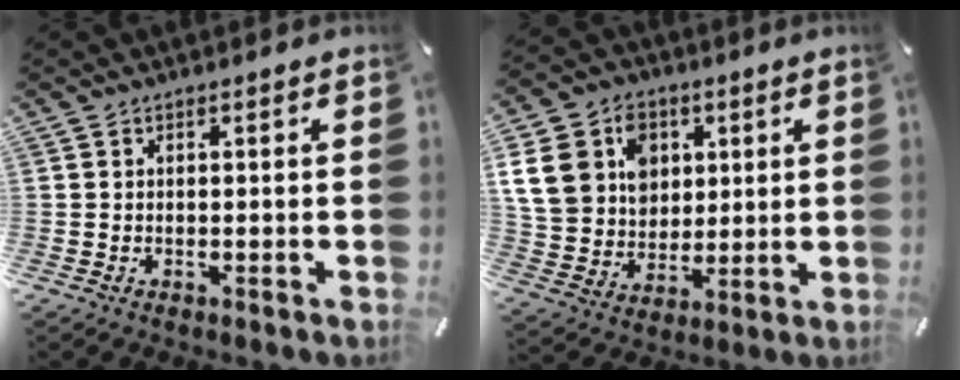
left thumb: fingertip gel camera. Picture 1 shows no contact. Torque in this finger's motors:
{"motor_torque": [1.64, 1.64, 1.48, -1.11, 0.46]}